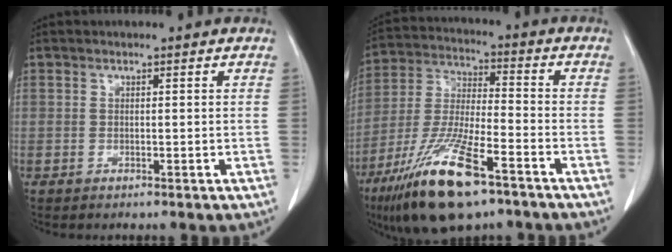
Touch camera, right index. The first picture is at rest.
{"total": 17.1, "force": [-10.4, 3.6, 13.2], "torque": [-0.281, -0.035, -0.190]}